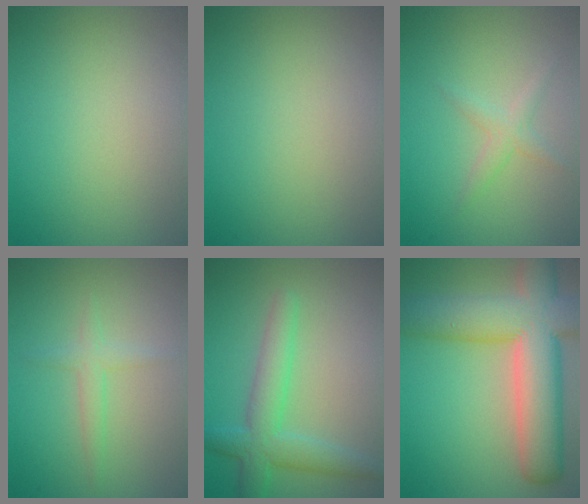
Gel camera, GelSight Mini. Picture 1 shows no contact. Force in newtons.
{"total": 0.0}
{"total": 1.5, "press": 1.5, "slide": 0.1}
{"total": 1.6, "press": 1.6, "slide": 0.1}
{"total": 4.5, "press": 4.5, "slide": 0.1}
{"total": 11.7, "press": 11.7, "slide": 0.7}